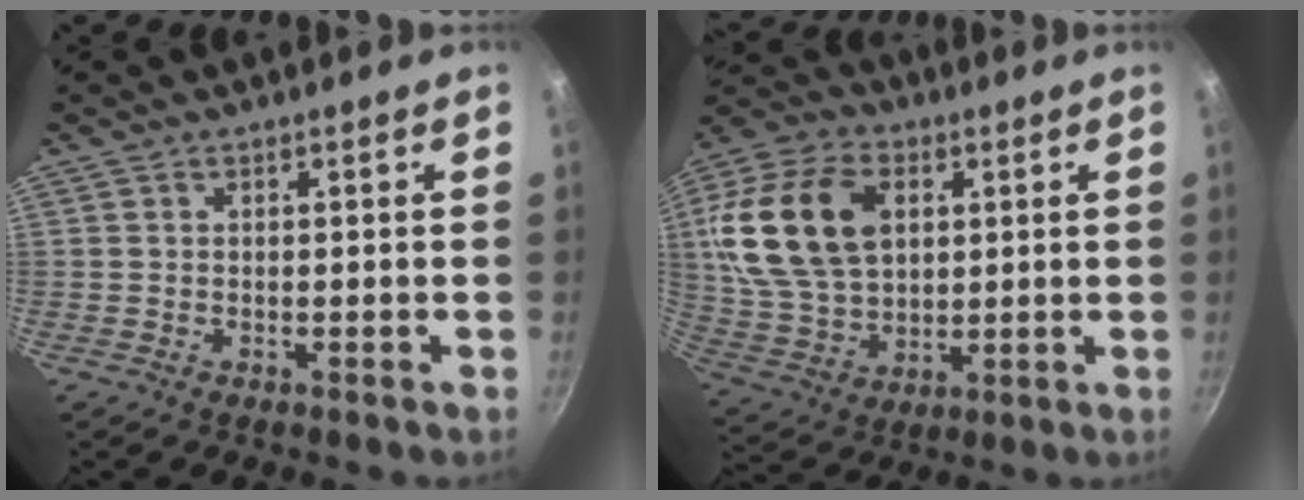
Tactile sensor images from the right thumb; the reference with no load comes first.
{"total": 21.7, "force": [4.9, 14.6, 15.3], "torque": [-0.278, -0.001, 0.095]}